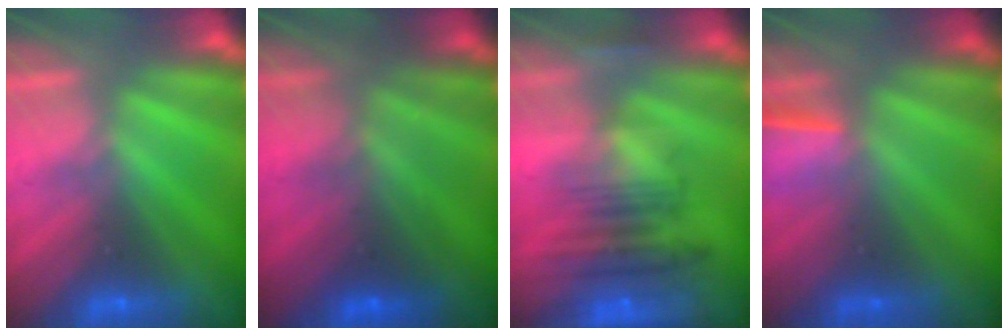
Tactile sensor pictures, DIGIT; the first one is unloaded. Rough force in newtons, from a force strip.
{"total": 7.1}
{"total": 7.5}
{"total": 1.6}